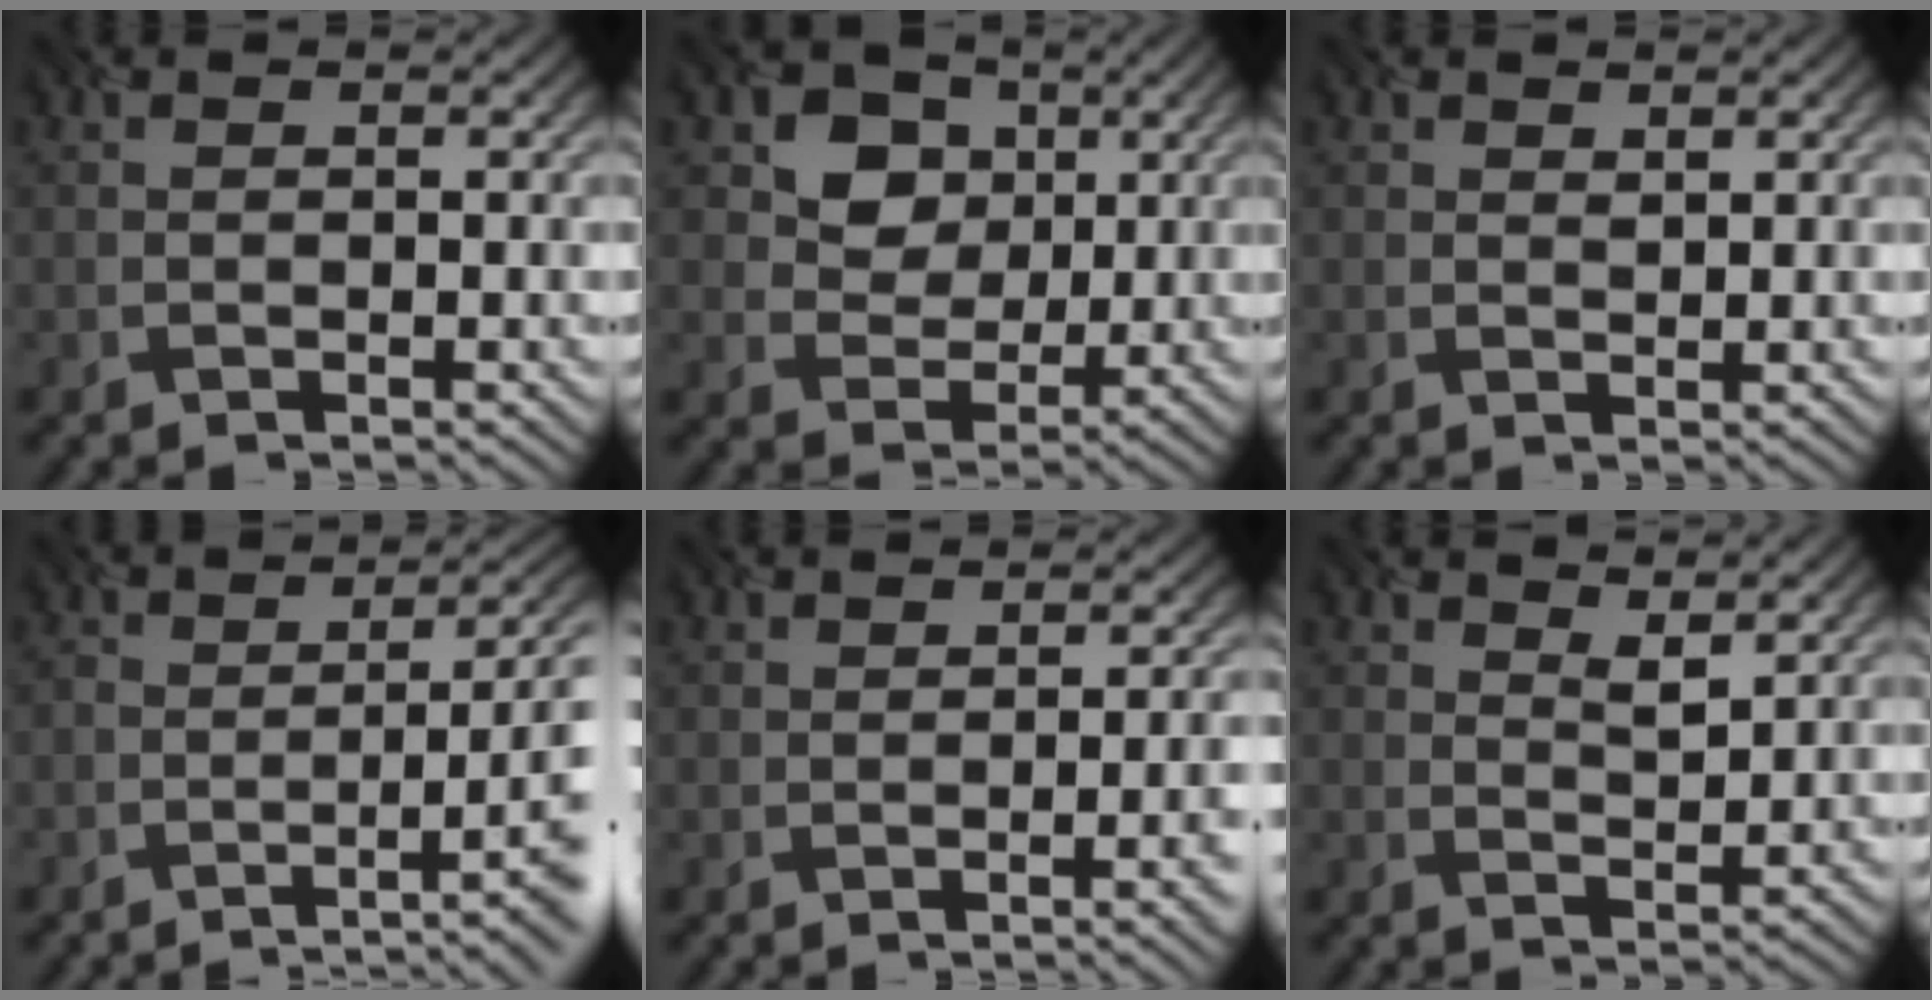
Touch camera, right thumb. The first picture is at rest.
{"total": 6.8, "force": [2.9, 5.8, 2.0], "torque": [-0.076, 0.003, 0.052]}
{"total": 1.1, "force": [1.0, 0.4, -0.2], "torque": [-0.001, 0.003, 0.026]}
{"total": 6.3, "force": [-2.4, 2.0, 5.5], "torque": [-0.069, -0.004, -0.029]}
{"total": 4.8, "force": [-1.6, 1.7, 4.2], "torque": [-0.037, 0.004, -0.013]}
{"total": 2.1, "force": [2.1, 0.3, 0.2], "torque": [-0.012, -0.003, 0.045]}